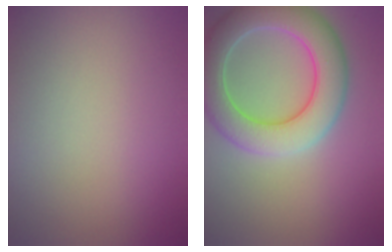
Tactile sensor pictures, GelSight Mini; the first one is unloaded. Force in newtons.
{"total": 7.5, "press": 7.5, "slide": 0.7}